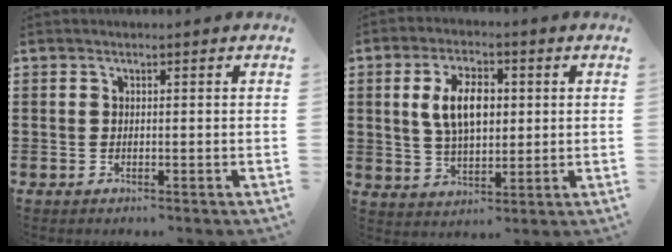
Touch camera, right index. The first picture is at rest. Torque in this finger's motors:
{"motor_torque": [0.83, 0.22, 0.58, 0.12]}